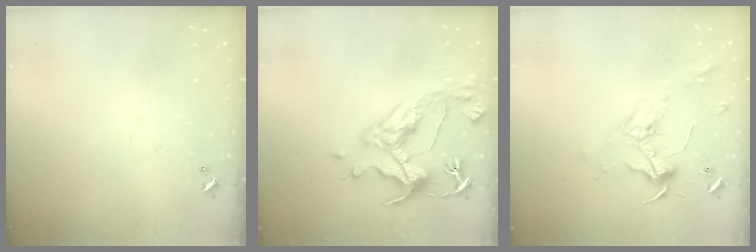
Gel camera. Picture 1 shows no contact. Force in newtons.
{"total": 7.1, "press": 6.9, "slide": 1.4}
{"total": 2.4, "press": 2.3, "slide": 0.8}